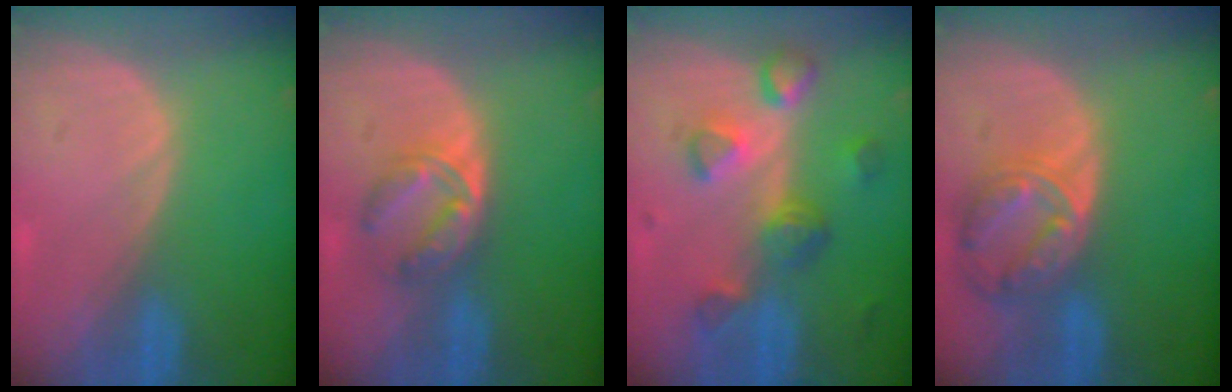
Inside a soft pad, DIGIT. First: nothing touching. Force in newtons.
{"total": 5.6, "press": 5.4, "slide": 1.4}
{"total": 8.1, "press": 7.2, "slide": 3.7}
{"total": 8.3, "press": 7.2, "slide": 4.2}